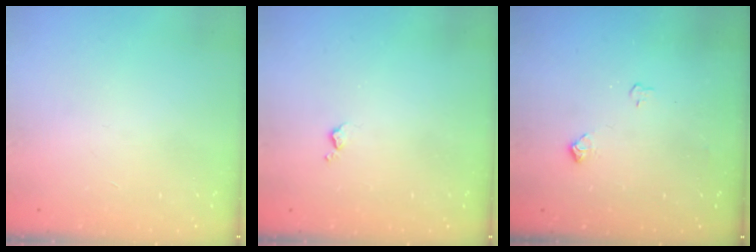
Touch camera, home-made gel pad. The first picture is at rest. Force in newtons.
{"total": 4.1, "press": 4.0, "slide": 0.6}
{"total": 5.7, "press": 5.7, "slide": 0.7}